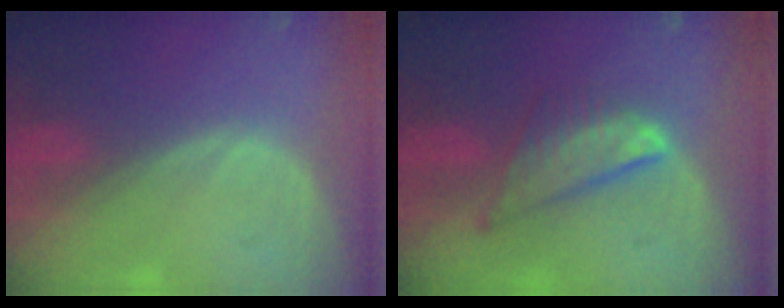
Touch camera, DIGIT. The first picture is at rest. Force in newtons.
{"total": 7.8, "press": 6.6, "slide": 4.1}